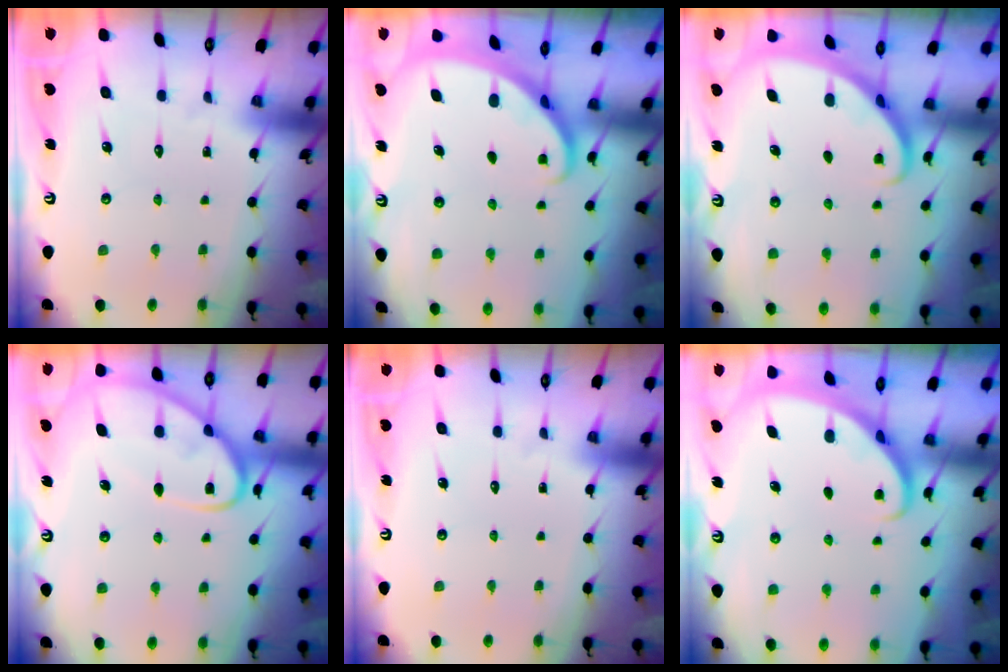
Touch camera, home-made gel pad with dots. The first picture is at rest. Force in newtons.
{"total": 1.8, "press": 1.8, "slide": 0.1}
{"total": 2.9, "press": 2.9, "slide": 0.2}
{"total": 11.6, "press": 11.5, "slide": 1.2}
{"total": 0.0}
{"total": 2.7, "press": 2.7, "slide": 0.2}